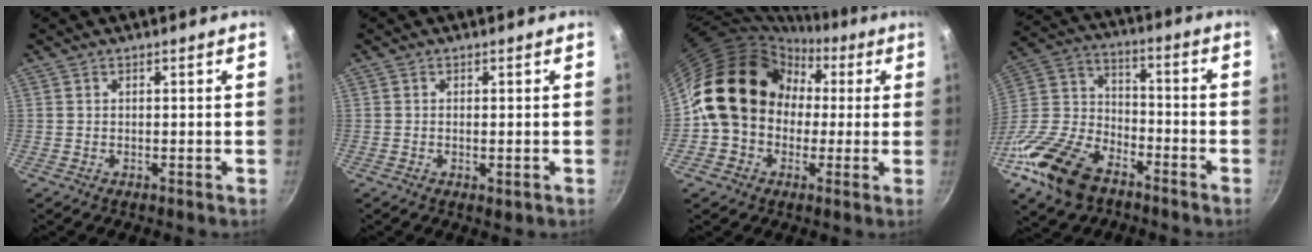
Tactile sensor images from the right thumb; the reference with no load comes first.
{"total": 1.5, "force": [-0.4, 0.5, 1.4], "torque": [-0.024, -0.005, -0.006]}
{"total": 18.0, "force": [0.5, 15.4, 9.3], "torque": [-0.125, 0.056, -0.002]}
{"total": 3.0, "force": [-1.8, 1.6, 1.7], "torque": [-0.040, 0.014, -0.036]}